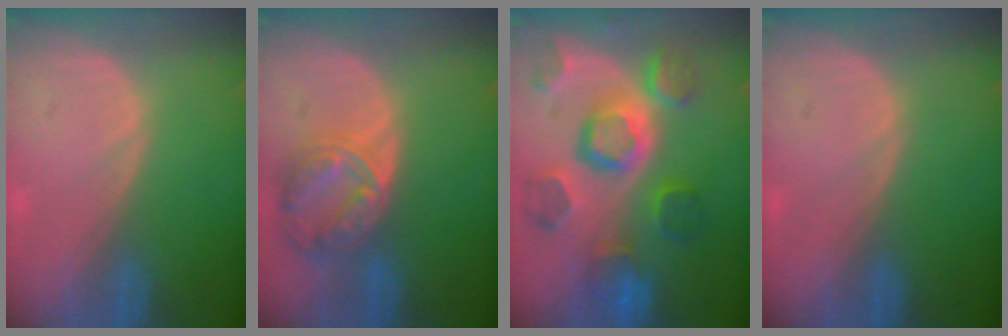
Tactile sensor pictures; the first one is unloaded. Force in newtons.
{"total": 8.3, "press": 7.2, "slide": 4.2}
{"total": 12.0, "press": 10.3, "slide": 6.1}
{"total": 0.0}